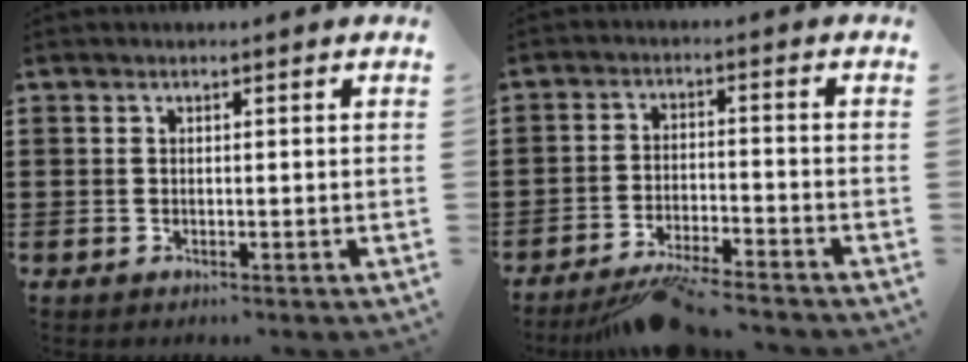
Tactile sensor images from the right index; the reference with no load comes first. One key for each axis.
{"total": 5.5, "fx": -5.1, "fy": 0.1, "fz": 2.2, "tx": -0.042, "ty": -0.007, "tz": -0.096}